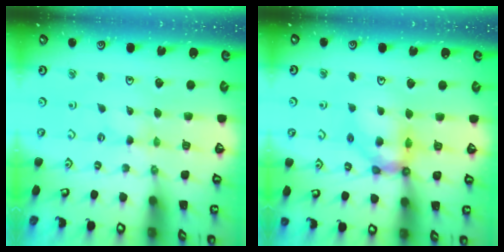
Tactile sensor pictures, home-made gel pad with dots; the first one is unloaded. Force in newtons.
{"total": 11.1, "press": 10.9, "slide": 1.6}